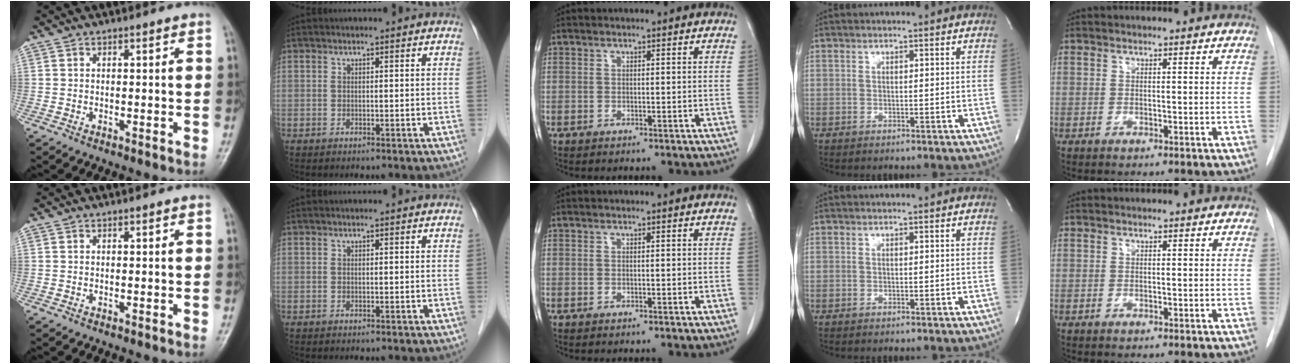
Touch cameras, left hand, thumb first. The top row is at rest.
{}